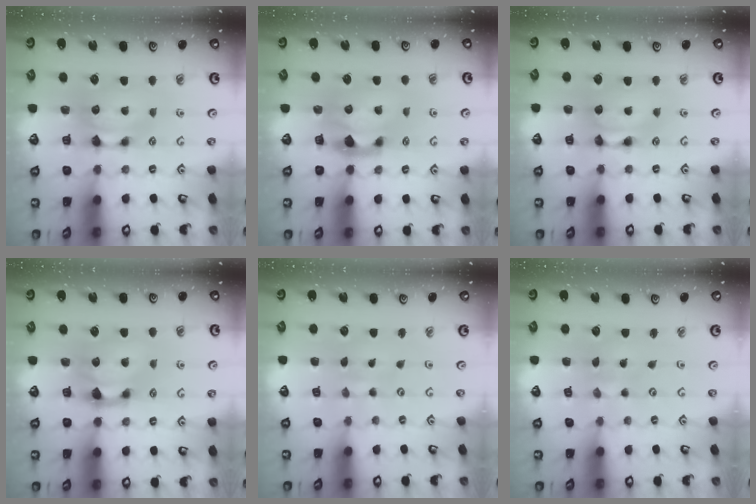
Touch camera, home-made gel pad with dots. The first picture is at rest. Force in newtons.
{"total": 2.1, "press": 1.7, "slide": 1.2}
{"total": 1.6, "press": 1.6, "slide": 0.1}
{"total": 2.2, "press": 2.1, "slide": 0.9}
{"total": 4.0, "press": 4.0, "slide": 0.1}
{"total": 5.3, "press": 5.3, "slide": 0.2}